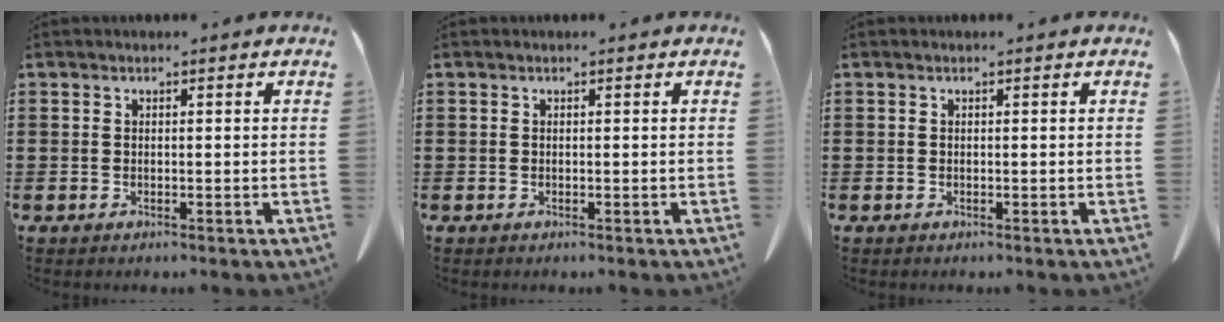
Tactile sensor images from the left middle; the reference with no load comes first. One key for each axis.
{"total": 0.0}
{"total": 0.0}